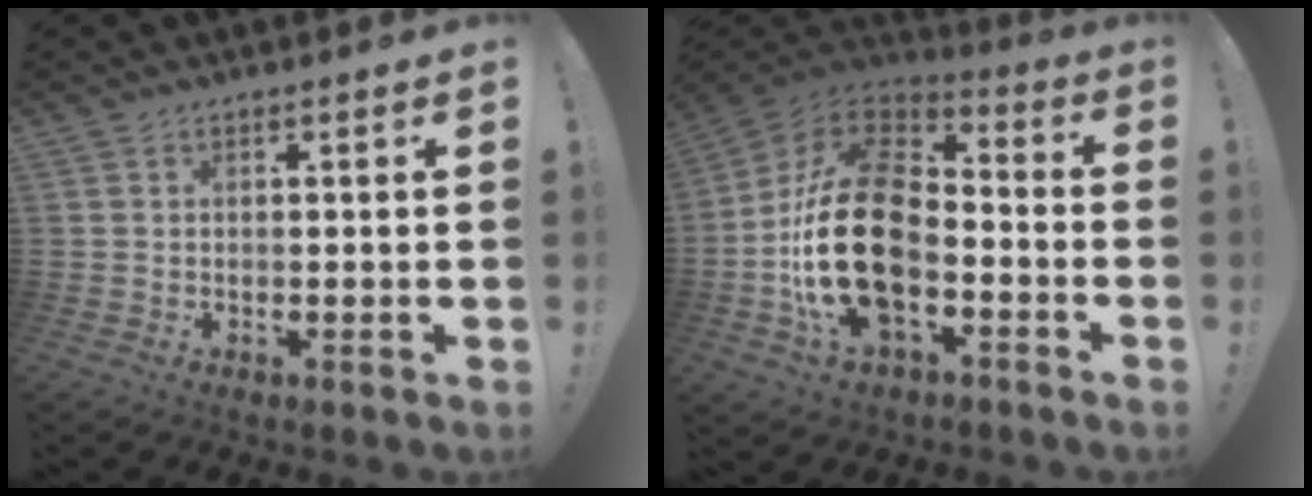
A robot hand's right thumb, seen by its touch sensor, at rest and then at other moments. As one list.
[{"total": 25.2, "force": [-5.0, 15.0, 19.7], "torque": [-0.382, 0.036, -0.076]}]